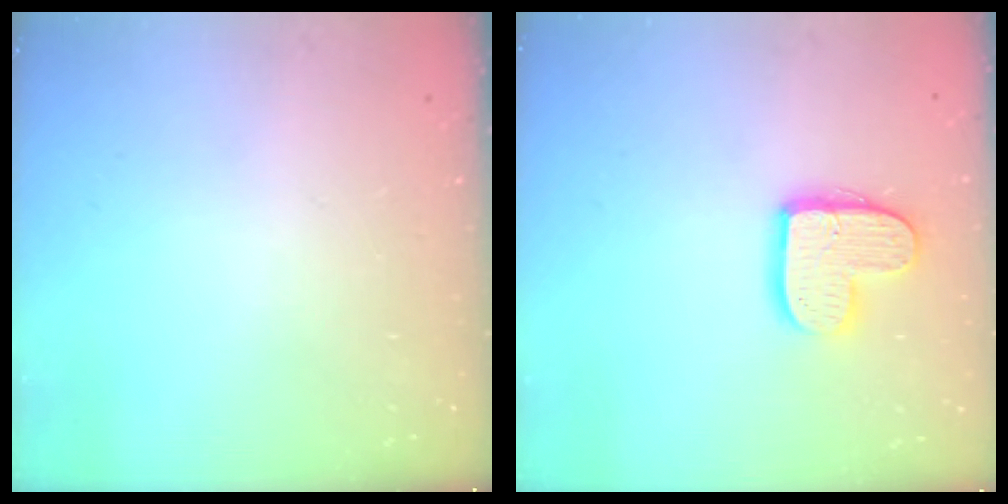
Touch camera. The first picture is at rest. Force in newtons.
{"total": 12.6, "press": 12.6, "slide": 0.9}